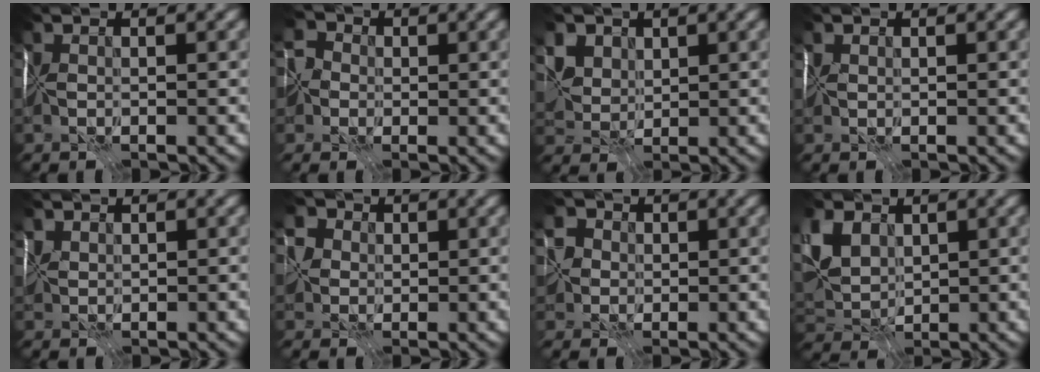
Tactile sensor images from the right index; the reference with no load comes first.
{"total": 4.5, "force": [-0.7, 4.0, 1.9], "torque": [-0.023, 0.007, -0.035]}
{"total": 4.4, "force": [2.6, 3.0, 1.9], "torque": [-0.046, 0.007, 0.046]}
{"total": 0.7, "force": [0.7, -0.1, -0.3], "torque": [0.010, 0.004, 0.012]}
{"total": 1.2, "force": [1.1, 0.1, -0.3], "torque": [0.011, 0.001, 0.023]}
{"total": 4.3, "force": [1.5, 3.6, 1.8], "torque": [-0.032, 0.016, 0.012]}
{"total": 5.7, "force": [1.6, 4.7, 2.8], "torque": [-0.048, 0.018, 0.010]}
{"total": 4.9, "force": [2.3, 3.3, 2.9], "torque": [-0.076, 0.005, 0.043]}